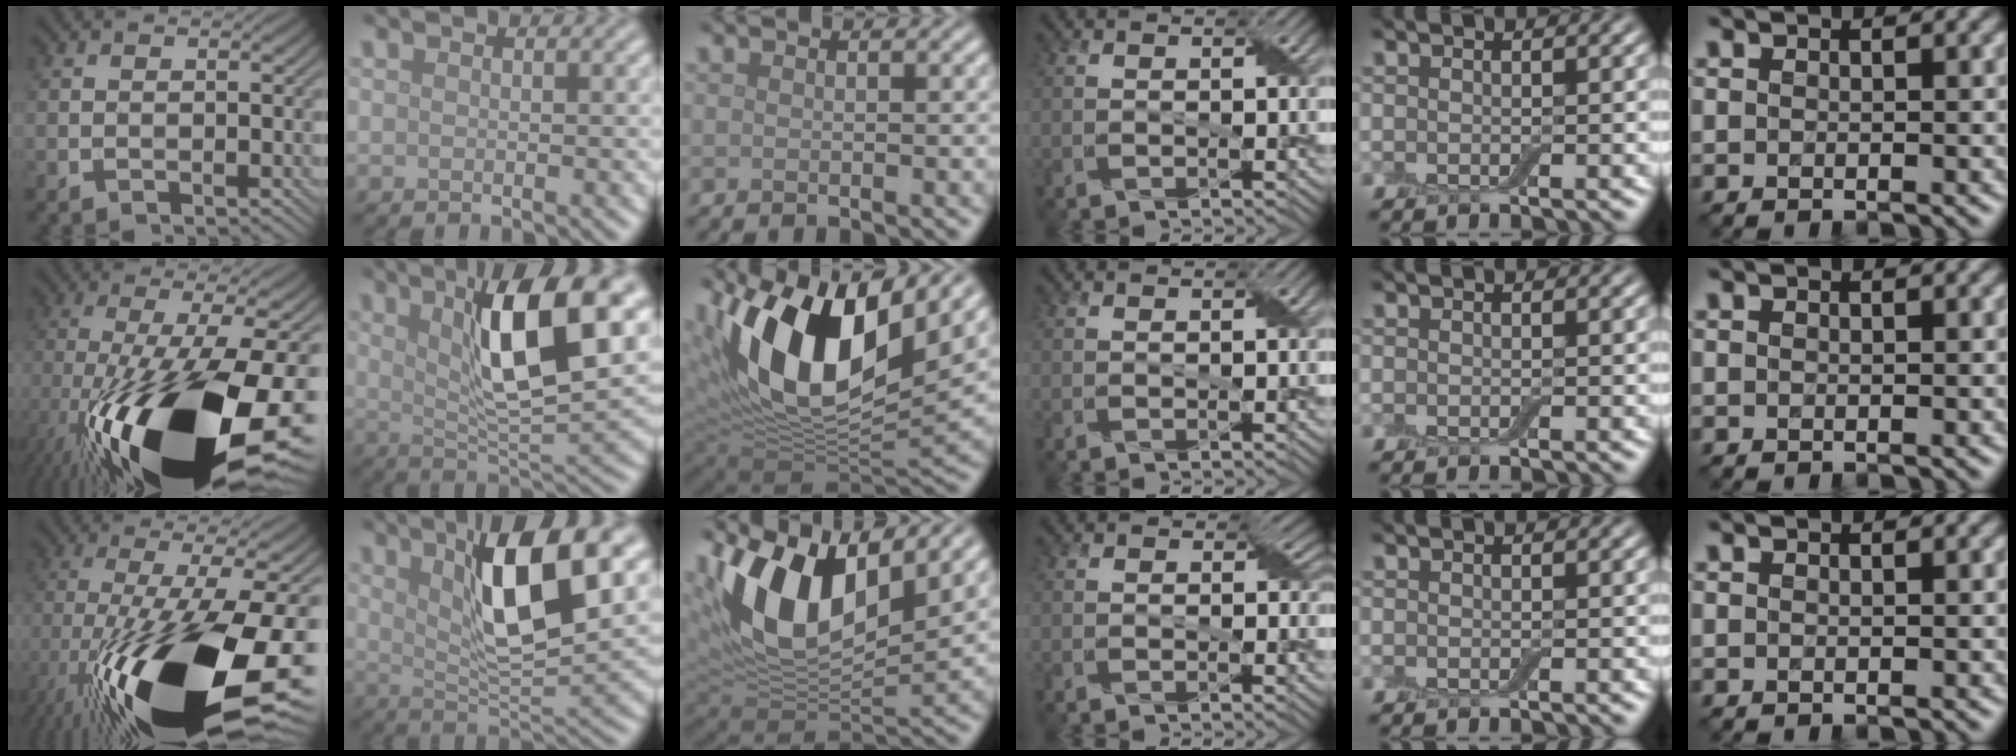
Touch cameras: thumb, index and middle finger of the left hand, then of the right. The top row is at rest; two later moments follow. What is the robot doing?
{"motion": "wrap", "object": "adhesive wrap"}